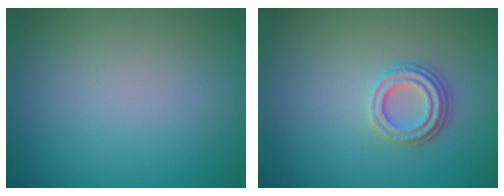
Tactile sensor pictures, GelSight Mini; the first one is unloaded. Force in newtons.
{"total": 3.0, "press": 2.3, "slide": 1.9}